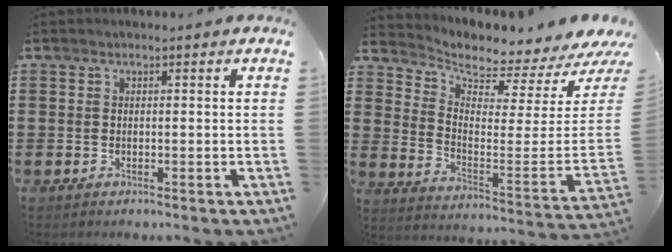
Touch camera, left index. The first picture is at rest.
{"total": 3.2, "force": [3.1, 0.2, 0.9], "torque": [-0.036, -0.056, 0.048]}